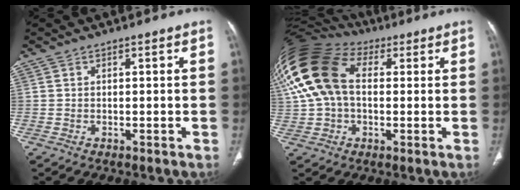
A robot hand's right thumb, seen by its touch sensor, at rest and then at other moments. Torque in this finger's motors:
{"motor_torque": [-0.71, 2.72, 2.19, 0.03, 0.85]}